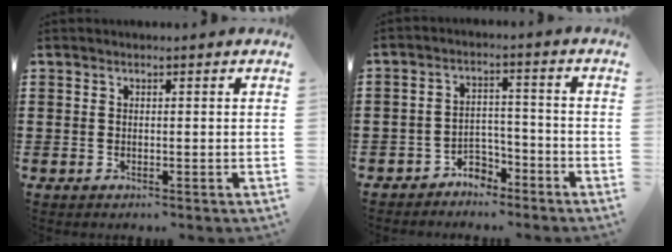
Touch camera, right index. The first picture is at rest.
{"total": 3.9, "force": [-3.5, 1.7, 0.4], "torque": [-0.016, 0.009, -0.072]}